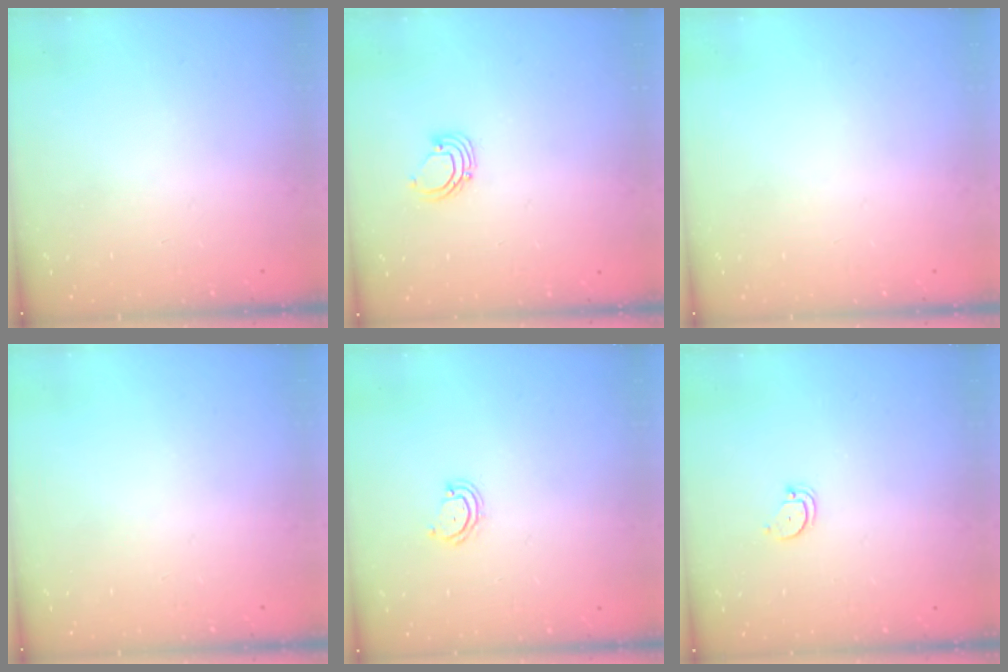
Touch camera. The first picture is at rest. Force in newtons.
{"total": 2.6, "press": 2.6, "slide": 0.2}
{"total": 0.0}
{"total": 0.0}
{"total": 3.9, "press": 3.9, "slide": 0.4}
{"total": 2.6, "press": 2.6, "slide": 0.1}